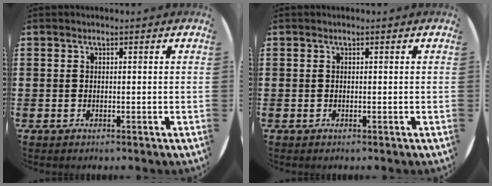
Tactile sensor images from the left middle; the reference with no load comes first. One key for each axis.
{"total": 0.0}